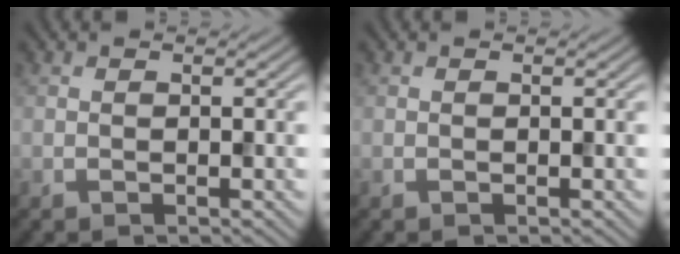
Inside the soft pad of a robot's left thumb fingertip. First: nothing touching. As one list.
[{"total": 0.0}]